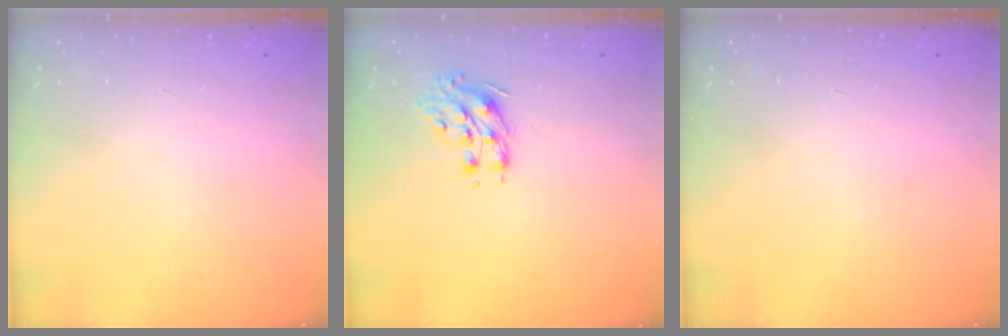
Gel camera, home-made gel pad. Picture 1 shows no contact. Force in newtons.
{"total": 9.3, "press": 9.3, "slide": 0.2}
{"total": 0.0}